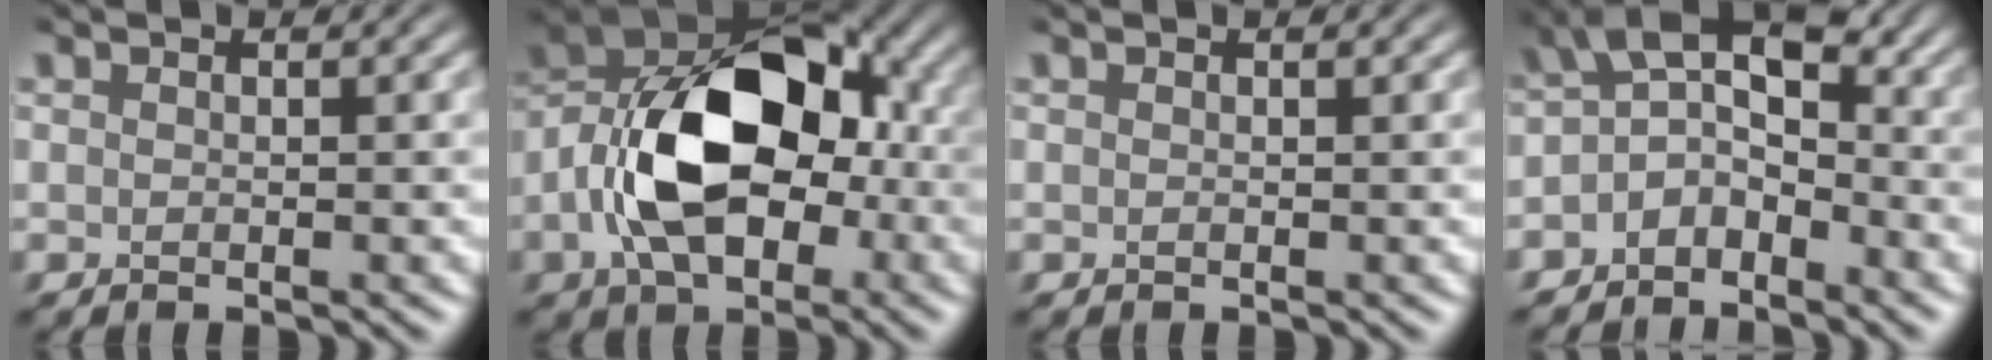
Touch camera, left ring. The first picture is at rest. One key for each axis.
{"total": 11.5, "fx": -1.8, "fy": 6.8, "fz": 9.0, "tx": -0.159, "ty": 0.019, "tz": -0.037}
{"total": 0.0}
{"total": 4.5, "fx": -1.4, "fy": 2.6, "fz": 3.3, "tx": -0.053, "ty": 0.005, "tz": -0.036}